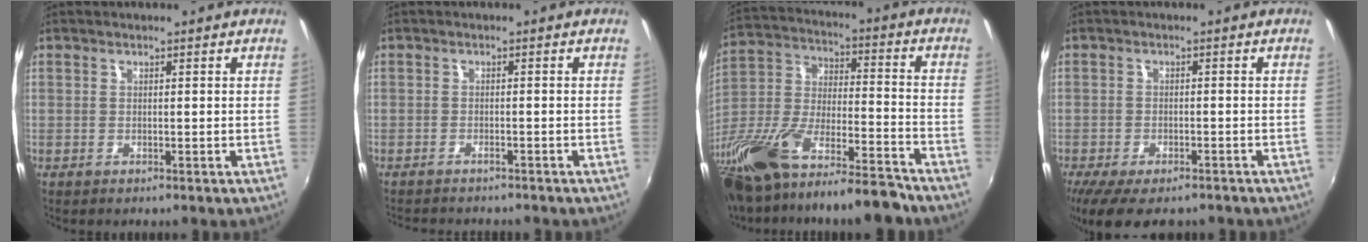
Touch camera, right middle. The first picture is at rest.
{"total": 4.4, "force": [-3.9, 1.0, 1.6], "torque": [-0.043, -0.012, -0.060]}
{"total": 23.9, "force": [-17.2, 6.6, 15.1], "torque": [-0.308, -0.036, -0.295]}
{"total": 10.0, "force": [-7.4, 3.8, 5.5], "torque": [-0.124, -0.033, -0.122]}